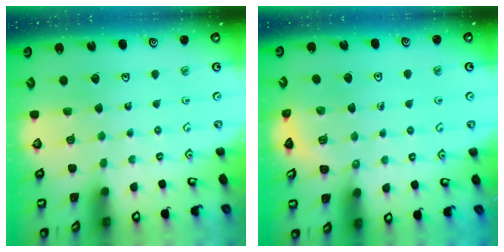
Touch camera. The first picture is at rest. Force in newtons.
{"total": 3.5, "press": 3.5, "slide": 0.6}